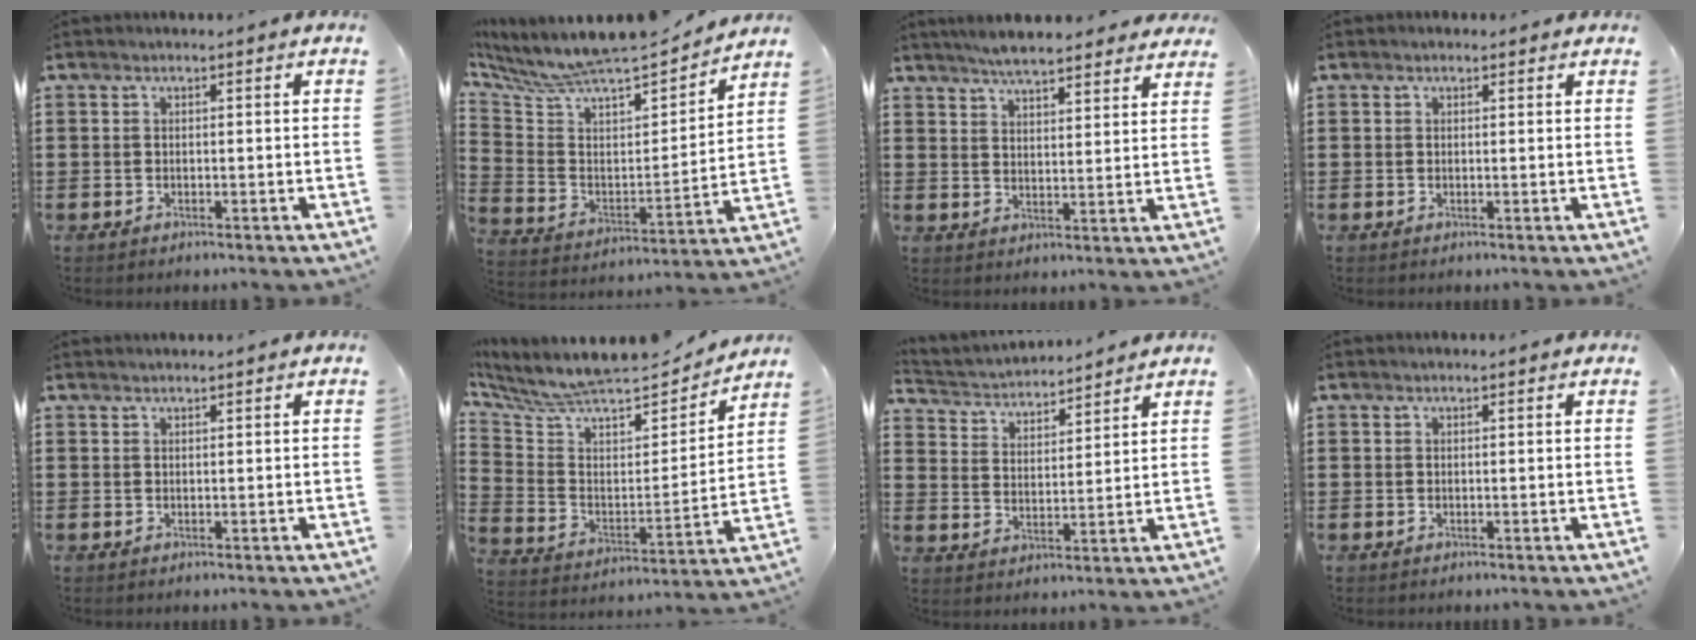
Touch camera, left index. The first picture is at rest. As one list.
[{"total": 8.1, "force": [7.4, 1.1, 3.2], "torque": [-0.099, -0.068, 0.118]}, {"total": 5.6, "force": [5.3, 0.8, 1.6], "torque": [-0.047, -0.014, 0.099]}, {"total": 0.7, "force": [0.5, 0.5, 0.2], "torque": [-0.006, 0.005, 0.009]}, {"total": 0.8, "force": [0.8, 0.0, 0.1], "torque": [-0.003, -0.001, 0.016]}, {"total": 8.7, "force": [7.8, 1.8, 3.5], "torque": [-0.108, -0.062, 0.130]}, {"total": 3.7, "force": [3.6, 0.7, 0.0], "torque": [-0.022, -0.022, 0.059]}, {"total": 0.5, "force": [0.5, 0.2, 0.2], "torque": [-0.006, 0.001, 0.009]}]